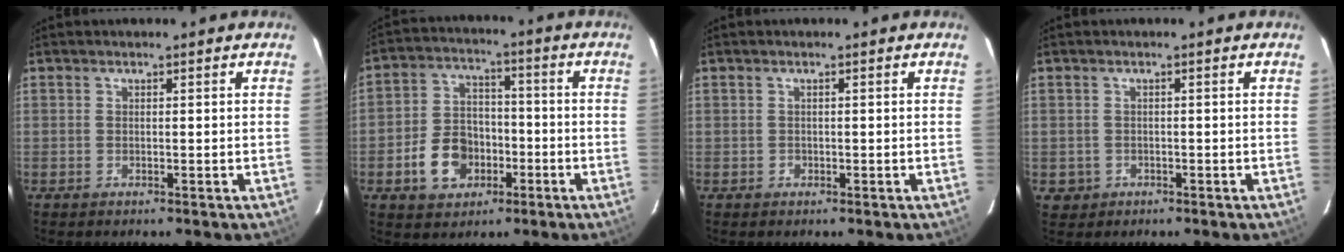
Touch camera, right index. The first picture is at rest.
{"total": 10.3, "force": [-4.2, 7.8, 5.3], "torque": [-0.128, 0.021, -0.060]}
{"total": 0.7, "force": [-0.3, 0.6, 0.0], "torque": [0.003, 0.002, -0.001]}
{"total": 2.5, "force": [-0.8, 2.3, 0.4], "torque": [-0.016, 0.001, -0.002]}